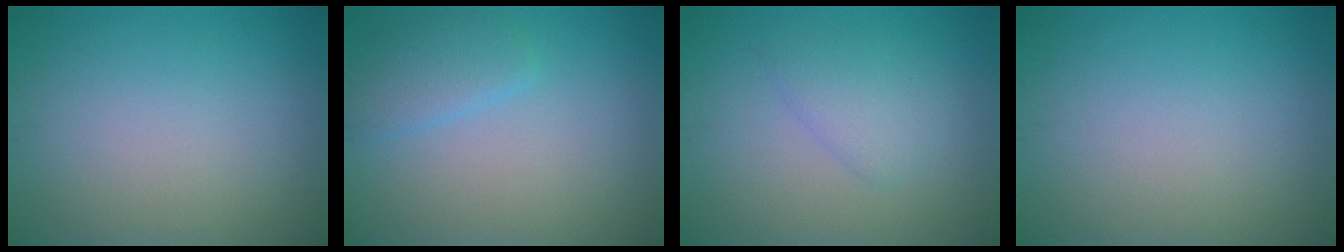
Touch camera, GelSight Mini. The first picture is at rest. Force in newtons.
{"total": 2.4, "press": 2.4, "slide": 0.2}
{"total": 2.2, "press": 2.2, "slide": 0.2}
{"total": 0.0}